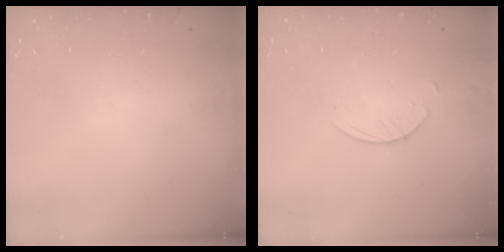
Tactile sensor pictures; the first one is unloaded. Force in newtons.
{"total": 2.7, "press": 2.6, "slide": 0.3}